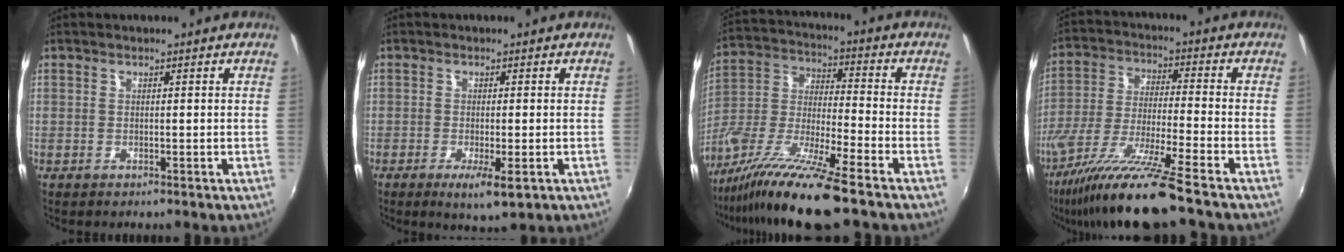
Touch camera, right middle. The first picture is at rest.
{"total": 5.0, "force": [-2.2, 0.9, 4.4], "torque": [-0.084, -0.014, -0.032]}
{"total": 15.8, "force": [-11.8, 0.5, 10.5], "torque": [-0.217, -0.022, -0.227]}
{"total": 15.6, "force": [-12.3, -1.1, 9.5], "torque": [-0.192, -0.034, -0.224]}